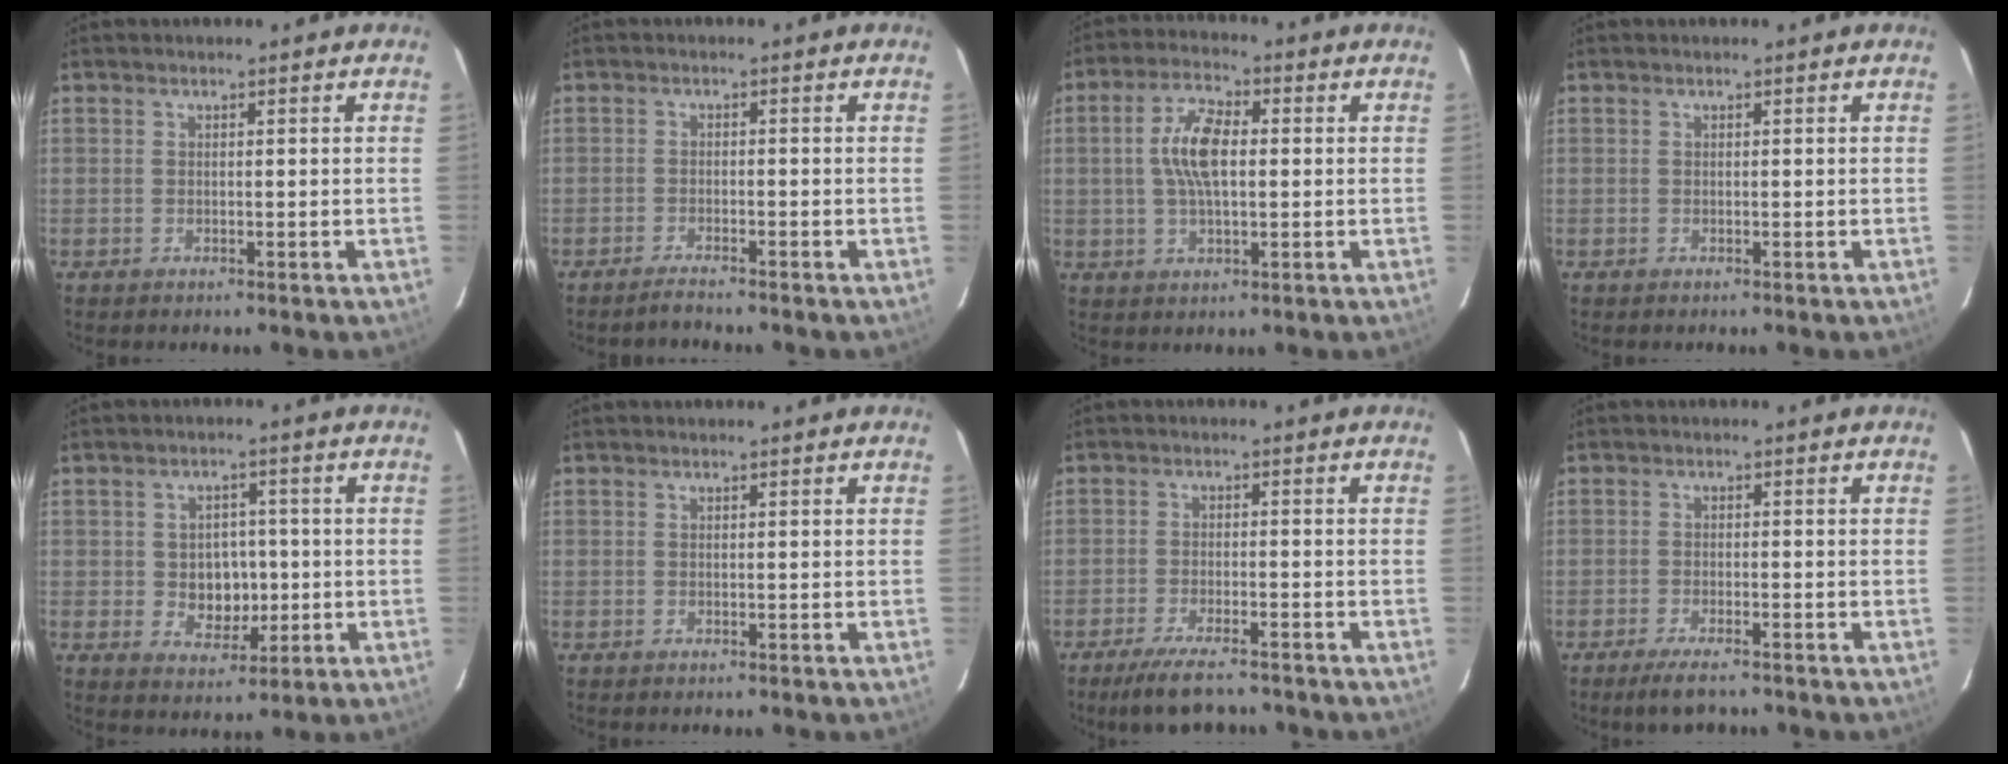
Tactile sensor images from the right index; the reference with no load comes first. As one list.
[{"total": 2.3, "force": [-2.2, 0.0, 0.7], "torque": [-0.025, -0.005, -0.042]}, {"total": 8.4, "force": [0.6, 3.6, 7.6], "torque": [-0.149, 0.014, 0.011]}, {"total": 0.0}, {"total": 6.4, "force": [-0.5, 5.3, 3.6], "torque": [-0.068, 0.008, 0.005]}, {"total": 0.0}, {"total": 8.5, "force": [-7.1, 1.9, 4.3], "torque": [-0.101, -0.020, -0.120]}, {"total": 5.0, "force": [-4.1, 1.0, 2.7], "torque": [-0.064, -0.010, -0.074]}]